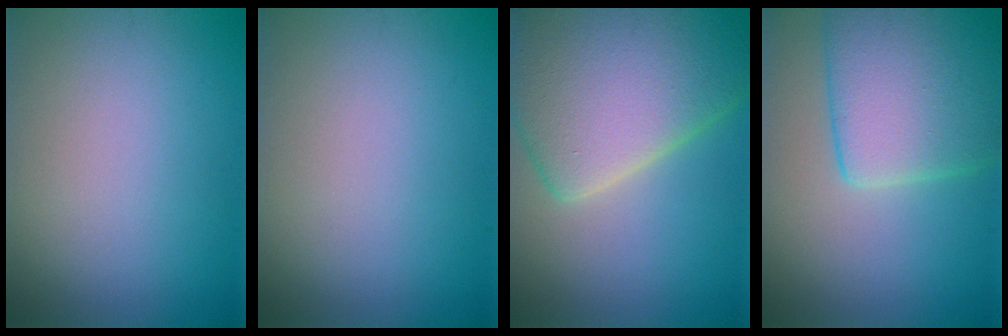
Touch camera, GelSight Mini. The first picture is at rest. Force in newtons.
{"total": 0.0}
{"total": 12.3, "press": 12.3, "slide": 0.9}
{"total": 8.9, "press": 8.9, "slide": 0.3}